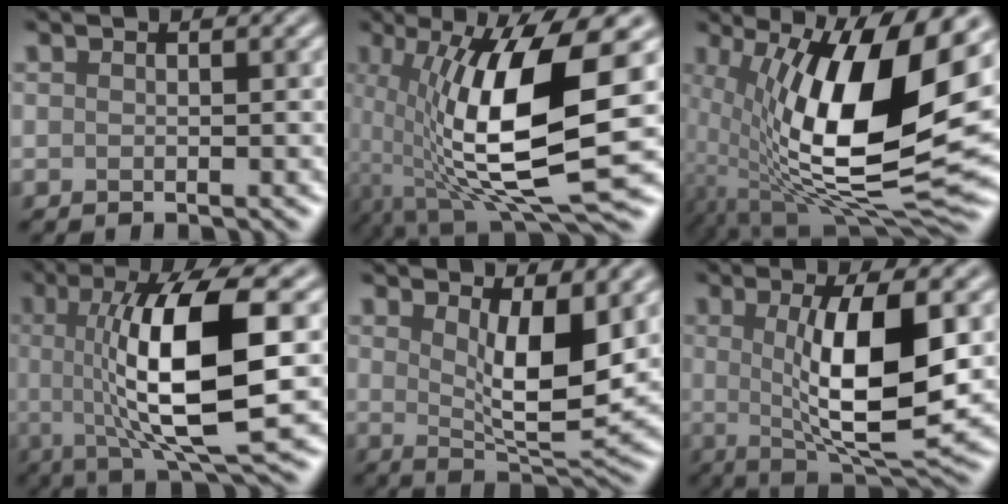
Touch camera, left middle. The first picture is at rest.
{"total": 12.4, "force": [-0.1, 3.5, 11.9], "torque": [-0.216, -0.016, 0.000]}
{"total": 15.2, "force": [1.5, 5.3, 14.2], "torque": [-0.250, -0.019, 0.024]}
{"total": 11.6, "force": [0.4, 3.0, 11.2], "torque": [-0.175, -0.001, 0.010]}
{"total": 6.6, "force": [1.7, 2.1, 6.0], "torque": [-0.103, -0.020, 0.035]}
{"total": 9.3, "force": [0.5, 2.5, 8.9], "torque": [-0.142, -0.013, 0.016]}